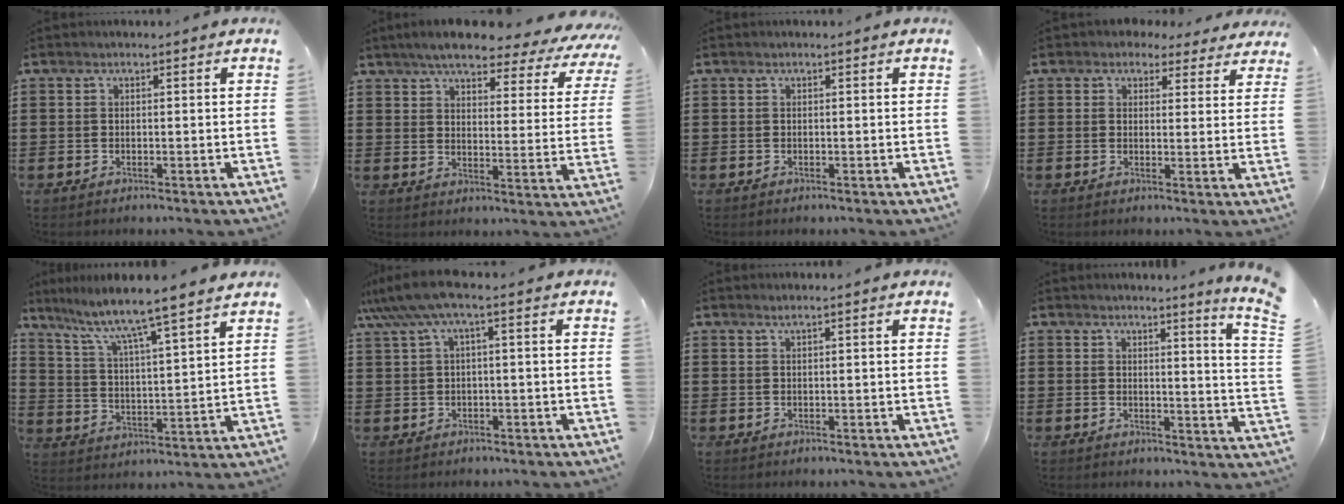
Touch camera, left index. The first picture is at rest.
{"total": 6.1, "force": [5.4, 0.9, 2.8], "torque": [-0.072, -0.031, 0.087]}
{"total": 0.0}
{"total": 3.0, "force": [2.6, 1.4, 0.5], "torque": [-0.014, -0.002, 0.047]}
{"total": 6.8, "force": [5.8, -0.8, 3.4], "torque": [-0.092, -0.046, 0.090]}
{"total": 5.4, "force": [1.5, 0.5, 5.2], "torque": [-0.115, -0.009, 0.023]}
{"total": 0.8, "force": [0.6, -0.1, 0.6], "torque": [-0.012, -0.002, 0.010]}
{"total": 3.1, "force": [2.6, -1.4, 1.0], "torque": [-0.023, -0.028, 0.040]}